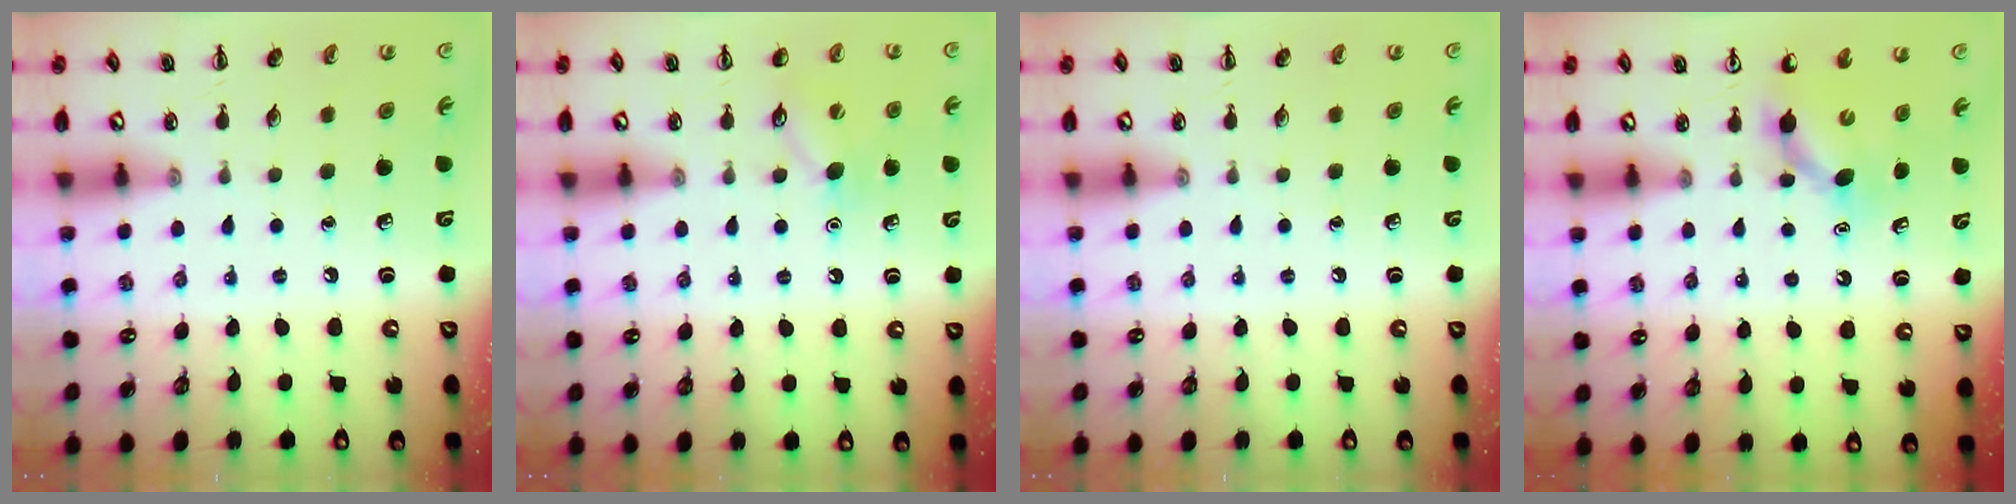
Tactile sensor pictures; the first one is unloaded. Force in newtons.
{"total": 8.0, "press": 7.9, "slide": 1.6}
{"total": 0.0}
{"total": 3.7, "press": 3.6, "slide": 0.8}